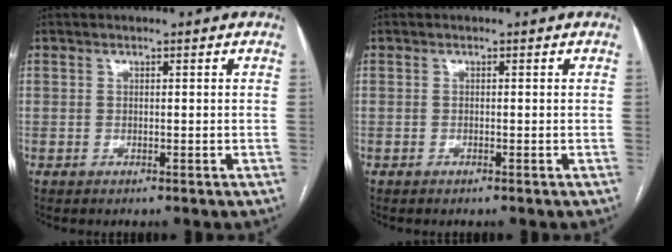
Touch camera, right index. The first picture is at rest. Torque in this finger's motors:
{"motor_torque": [0.03, -0.02, 0.01, 0.01]}